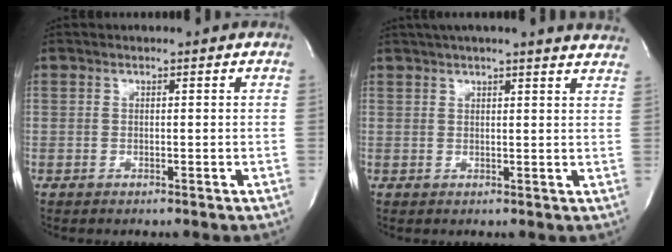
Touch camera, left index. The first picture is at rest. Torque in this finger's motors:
{"motor_torque": [0.66, -0.59, 0.60, 0.12]}